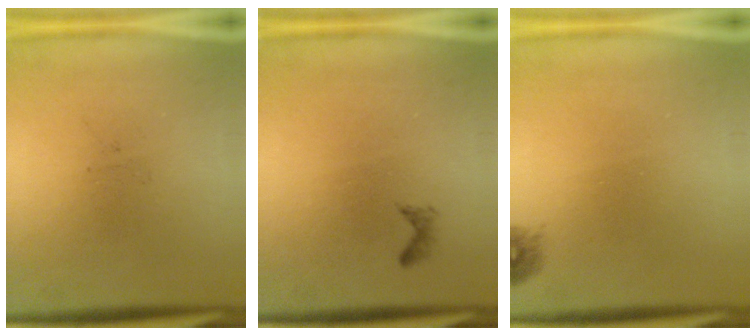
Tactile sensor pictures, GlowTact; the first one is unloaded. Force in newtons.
{"total": 0.6}
{"total": 0.9}